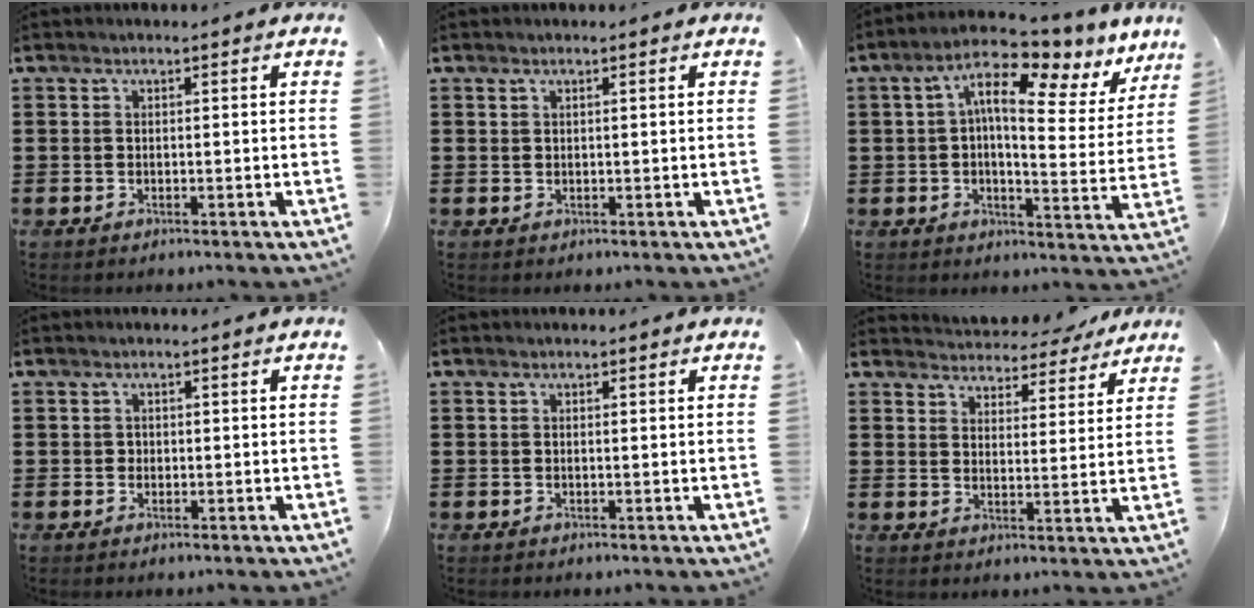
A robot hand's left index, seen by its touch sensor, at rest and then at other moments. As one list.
[{"total": 0.6, "force": [0.4, 0.2, 0.3], "torque": [-0.008, 0.001, 0.008]}, {"total": 11.4, "force": [6.6, 3.3, 8.6], "torque": [-0.155, -0.034, 0.106]}, {"total": 0.7, "force": [0.1, 0.7, 0.0], "torque": [-0.003, 0.004, 0.002]}, {"total": 0.0}, {"total": 4.6, "force": [4.5, 1.0, 0.2], "torque": [-0.019, -0.025, 0.080]}]